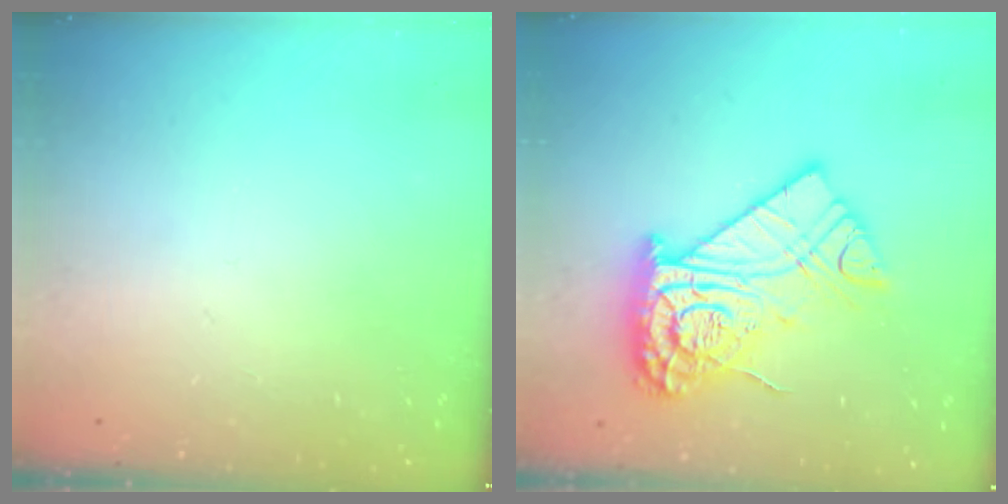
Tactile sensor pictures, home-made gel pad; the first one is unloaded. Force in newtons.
{"total": 20.4, "press": 20.3, "slide": 1.4}